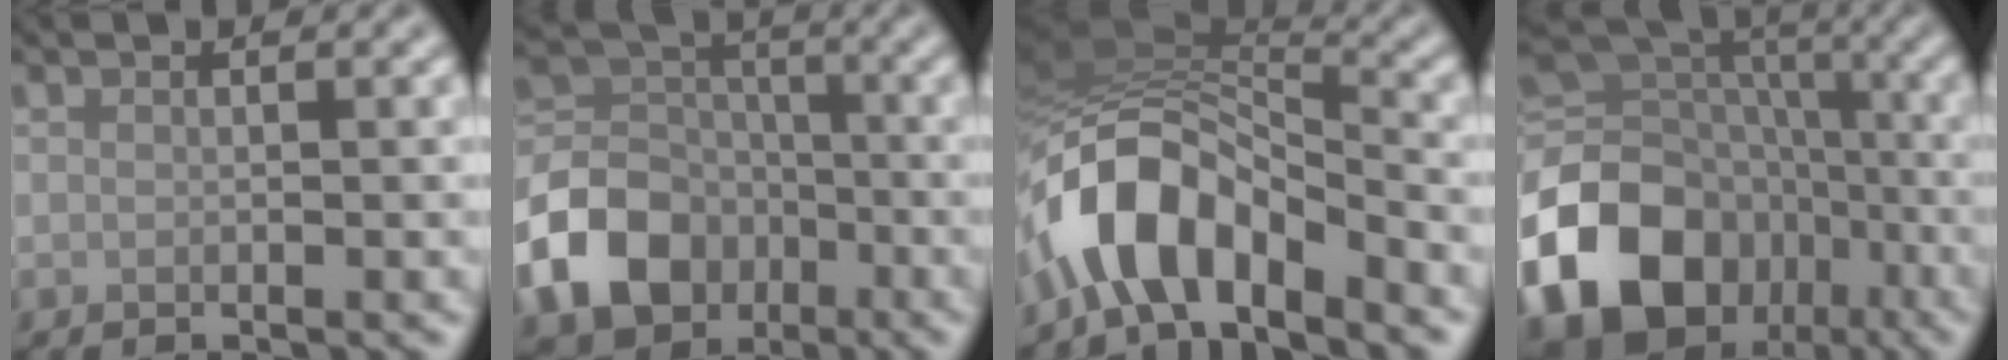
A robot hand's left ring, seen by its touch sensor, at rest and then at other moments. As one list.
[{"total": 9.3, "force": [-4.2, 7.1, 4.4], "torque": [-0.094, -0.005, -0.092]}, {"total": 8.4, "force": [-5.2, 3.5, 5.5], "torque": [-0.090, 0.008, -0.106]}, {"total": 19.7, "force": [-9.1, 14.6, 9.6], "torque": [-0.205, -0.024, -0.147]}]